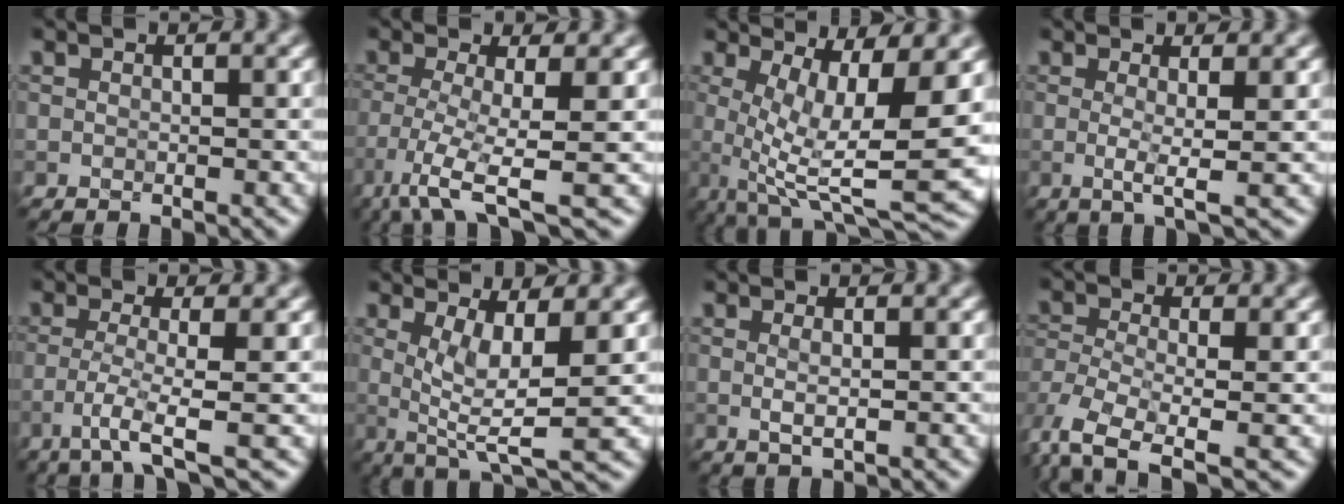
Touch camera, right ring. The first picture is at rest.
{"total": 6.0, "force": [-3.0, 1.0, 5.1], "torque": [-0.099, -0.008, -0.069]}
{"total": 9.9, "force": [0.9, 2.8, 9.5], "torque": [-0.152, -0.012, 0.019]}
{"total": 2.5, "force": [0.1, 0.3, 2.5], "torque": [-0.048, -0.006, -0.002]}
{"total": 3.5, "force": [-1.5, 0.2, 3.2], "torque": [-0.061, -0.003, -0.042]}
{"total": 5.5, "force": [0.9, 1.2, 5.3], "torque": [-0.091, -0.004, 0.017]}
{"total": 1.1, "force": [0.3, 0.2, 1.1], "torque": [-0.023, 0.000, 0.006]}
{"total": 5.0, "force": [-2.4, 2.4, 3.6], "torque": [-0.087, -0.010, -0.055]}